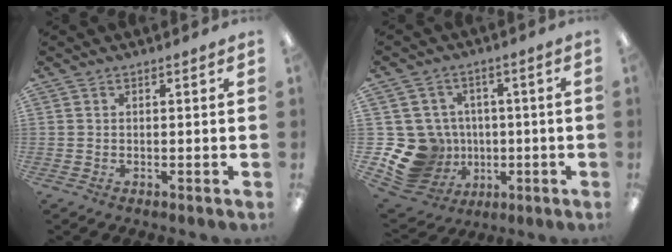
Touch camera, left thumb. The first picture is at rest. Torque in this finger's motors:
{"motor_torque": [-0.40, 0.65, 0.26, -0.34, 0.03]}